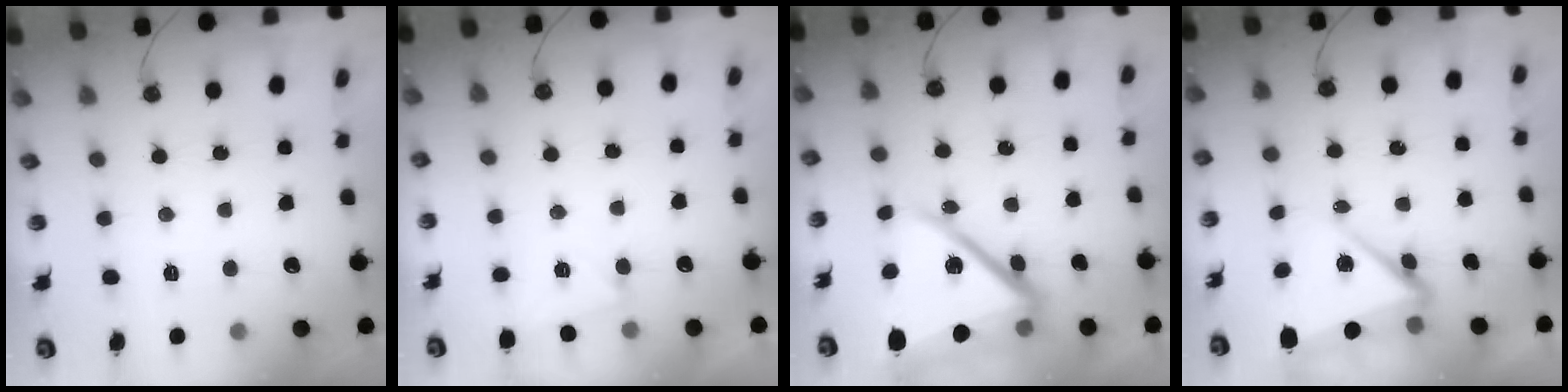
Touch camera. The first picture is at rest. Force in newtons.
{"total": 2.6, "press": 2.5, "slide": 0.3}
{"total": 18.5, "press": 18.4, "slide": 1.7}
{"total": 7.3, "press": 7.0, "slide": 1.9}